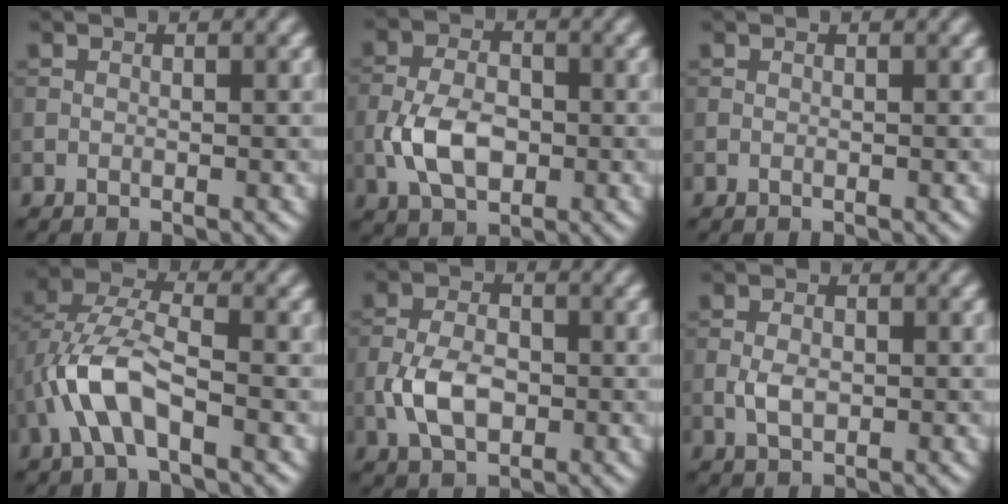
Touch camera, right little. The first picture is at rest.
{"total": 5.2, "force": [-1.4, 3.2, 3.9], "torque": [-0.080, -0.001, -0.031]}
{"total": 0.0}
{"total": 6.0, "force": [-2.2, 2.6, 4.9], "torque": [-0.112, 0.010, -0.047]}
{"total": 4.6, "force": [-1.3, 2.7, 3.5], "torque": [-0.073, 0.000, -0.029]}
{"total": 2.2, "force": [-0.4, 1.3, 1.7], "torque": [-0.036, 0.000, -0.009]}